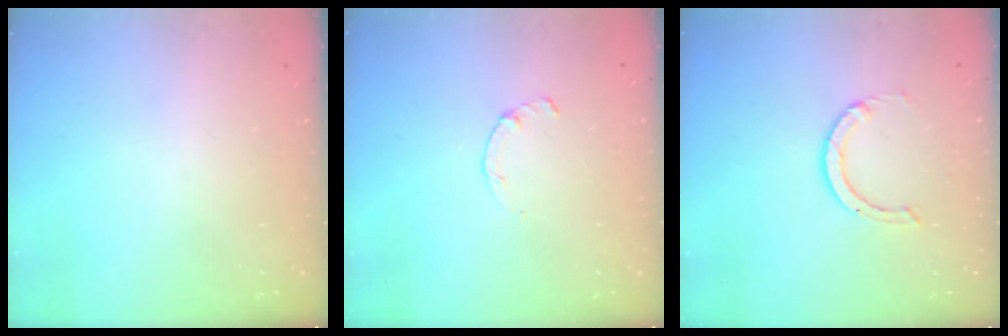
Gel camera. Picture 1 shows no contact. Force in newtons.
{"total": 0.9, "press": 0.8, "slide": 0.3}
{"total": 2.8, "press": 2.8, "slide": 0.2}